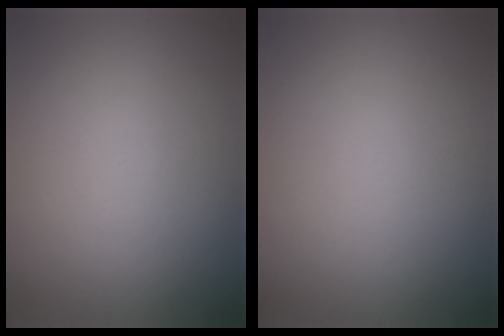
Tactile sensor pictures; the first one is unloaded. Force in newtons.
{"total": 0.0}